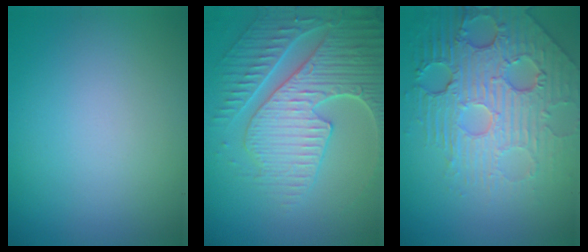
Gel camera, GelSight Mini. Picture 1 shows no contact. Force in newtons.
{"total": 7.5, "press": 5.9, "slide": 4.7}
{"total": 7.5, "press": 5.6, "slide": 5.0}